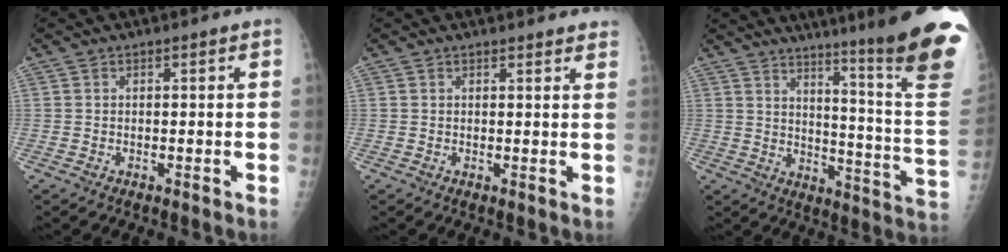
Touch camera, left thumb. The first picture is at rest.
{"total": 4.6, "force": [4.3, 1.1, 1.0], "torque": [0.010, -0.017, 0.035]}
{"total": 25.2, "force": [18.1, 0.2, 17.6], "torque": [-0.207, -0.142, 0.239]}